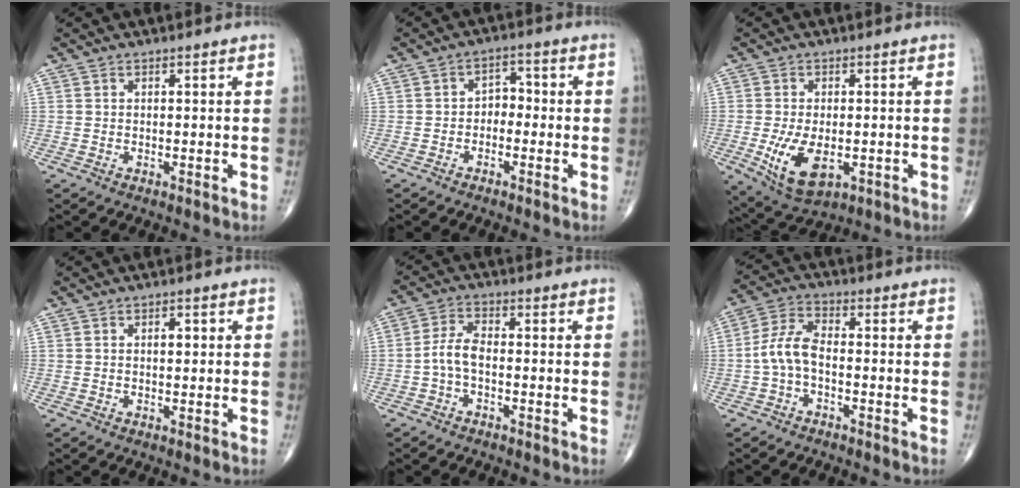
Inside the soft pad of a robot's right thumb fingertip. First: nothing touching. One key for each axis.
{"total": 4.8, "fx": -1.5, "fy": 3.5, "fz": 2.9, "tx": -0.017, "ty": 0.030, "tz": -0.040}
{"total": 9.4, "fx": -2.2, "fy": 5.1, "fz": 7.6, "tx": -0.135, "ty": -0.010, "tz": -0.022}
{"total": 1.6, "fx": 0.3, "fy": 0.9, "fz": 1.3, "tx": -0.016, "ty": 0.001, "tz": 0.002}
{"total": 4.5, "fx": -1.2, "fy": 2.2, "fz": 3.8, "tx": -0.077, "ty": 0.018, "tz": -0.030}
{"total": 6.5, "fx": -1.5, "fy": 3.3, "fz": 5.4, "tx": -0.116, "ty": 0.024, "tz": -0.037}